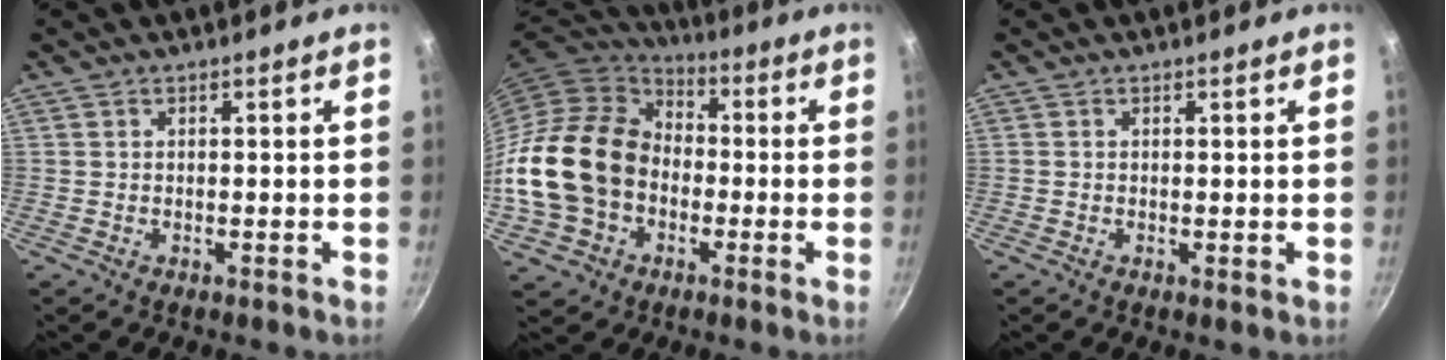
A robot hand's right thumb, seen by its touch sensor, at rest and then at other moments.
{"total": 20.2, "force": [-2.8, 16.0, 12.1], "torque": [-0.212, 0.047, -0.050]}
{"total": 0.0}